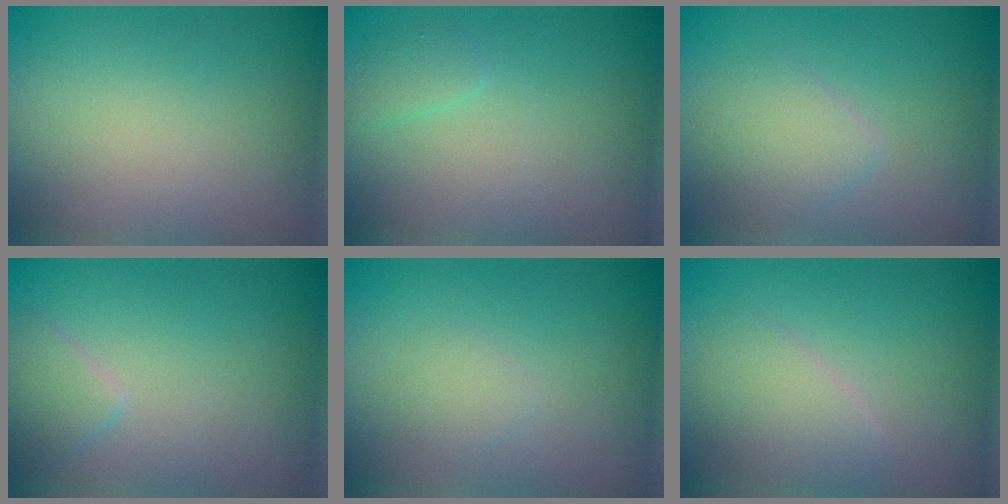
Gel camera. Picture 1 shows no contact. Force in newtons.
{"total": 1.1, "press": 1.1, "slide": 0.1}
{"total": 2.3, "press": 2.3, "slide": 0.1}
{"total": 1.6, "press": 1.6, "slide": 0.1}
{"total": 0.9, "press": 0.9, "slide": 0.1}
{"total": 2.5, "press": 2.5, "slide": 0.1}